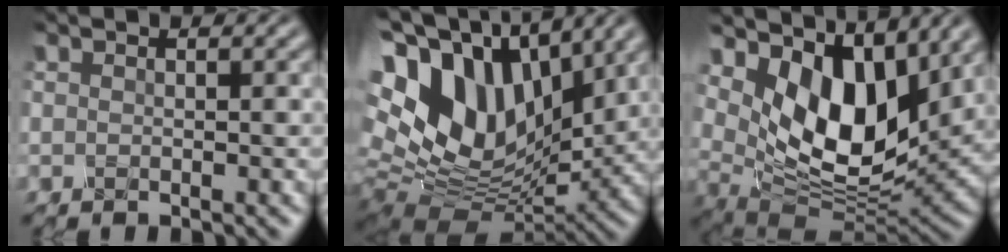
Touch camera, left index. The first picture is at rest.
{"total": 15.0, "force": [3.9, 10.0, 10.6], "torque": [-0.215, 0.010, 0.095]}
{"total": 9.8, "force": [4.2, 5.5, 7.0], "torque": [-0.125, -0.014, 0.084]}